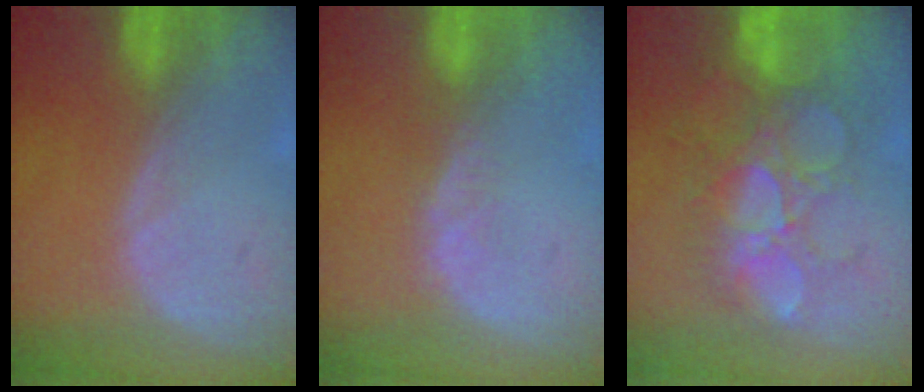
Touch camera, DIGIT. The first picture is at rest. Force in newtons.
{"total": 2.1, "press": 1.5, "slide": 1.4}
{"total": 10.5, "press": 9.3, "slide": 4.8}